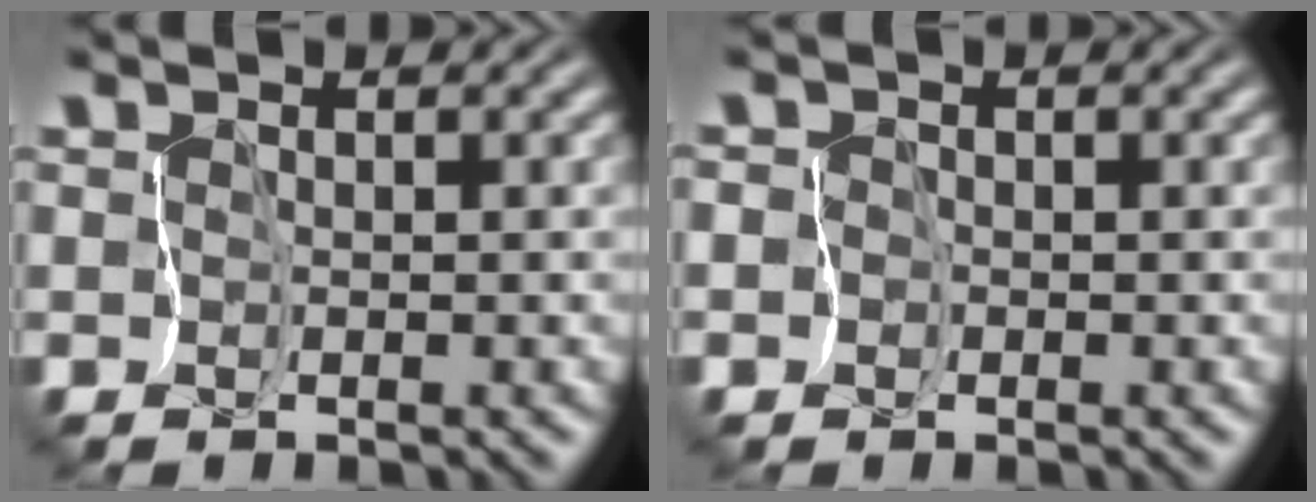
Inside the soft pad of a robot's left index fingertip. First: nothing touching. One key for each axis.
{"total": 2.6, "fx": -0.8, "fy": 2.5, "fz": 0.4, "tx": 0.006, "ty": 0.010, "tz": -0.042}